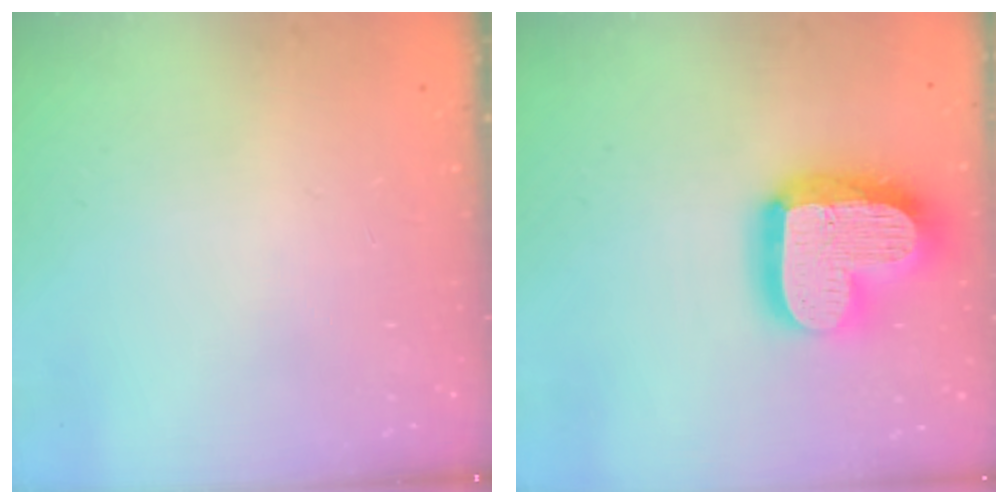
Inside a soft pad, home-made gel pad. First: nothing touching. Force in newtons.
{"total": 22.4, "press": 22.4, "slide": 1.9}